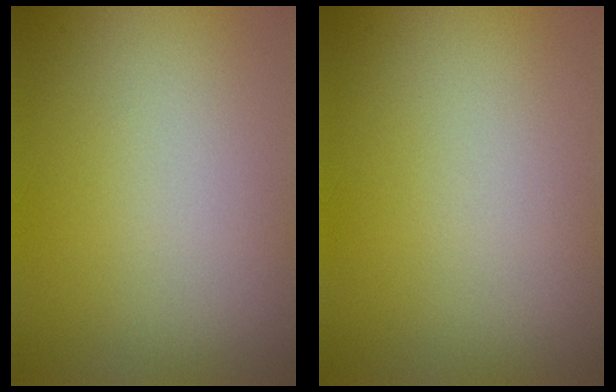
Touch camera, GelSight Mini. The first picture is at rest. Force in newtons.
{"total": 0.0}